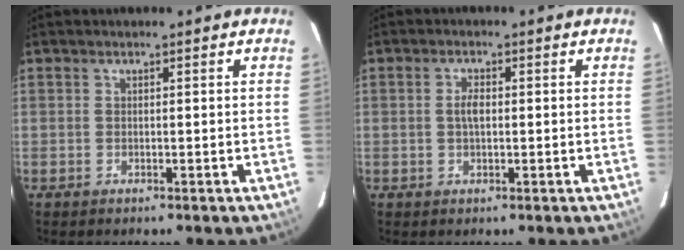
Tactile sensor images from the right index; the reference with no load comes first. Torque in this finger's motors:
{"motor_torque": [0.68, 0.39, 0.10, 0.02]}